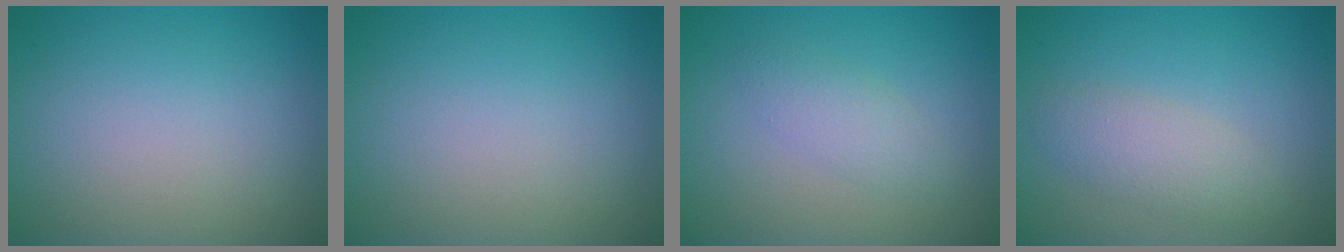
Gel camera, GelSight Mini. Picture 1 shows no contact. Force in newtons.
{"total": 0.0}
{"total": 3.2, "press": 3.2, "slide": 0.2}
{"total": 2.8, "press": 2.8, "slide": 0.1}